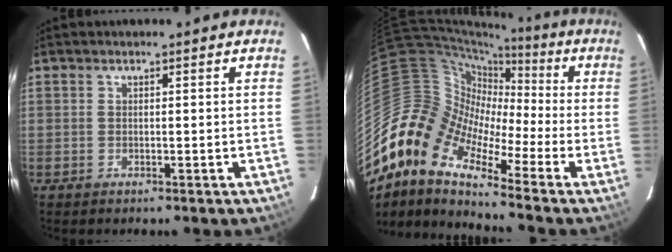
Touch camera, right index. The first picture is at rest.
{"total": 12.7, "force": [-6.8, 7.2, 8.0], "torque": [-0.131, 0.010, -0.159]}